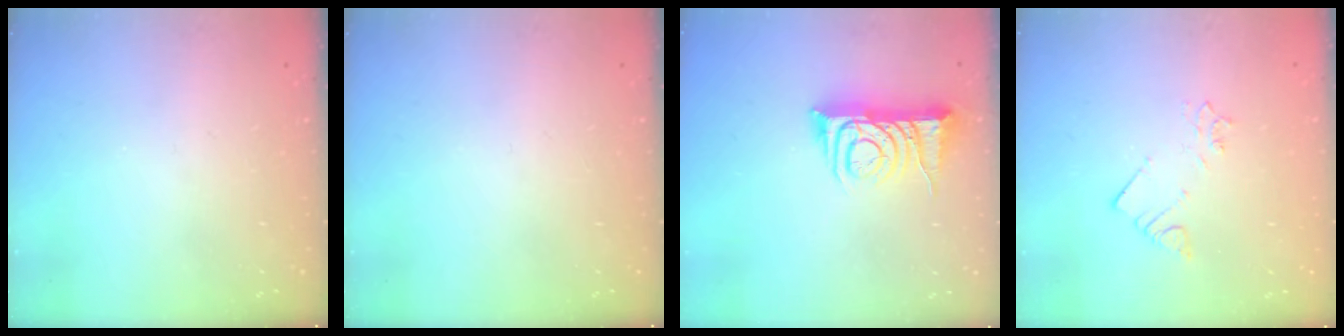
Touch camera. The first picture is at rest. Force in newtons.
{"total": 0.0}
{"total": 9.0, "press": 9.0, "slide": 1.2}
{"total": 2.3, "press": 2.3, "slide": 0.3}